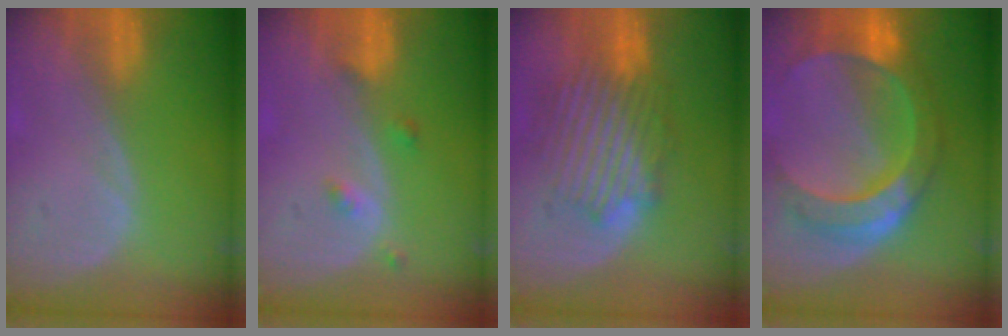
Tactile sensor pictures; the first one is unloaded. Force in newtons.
{"total": 2.1, "press": 2.1, "slide": 0.2}
{"total": 8.7, "press": 8.6, "slide": 1.6}
{"total": 11.1, "press": 11.0, "slide": 1.1}